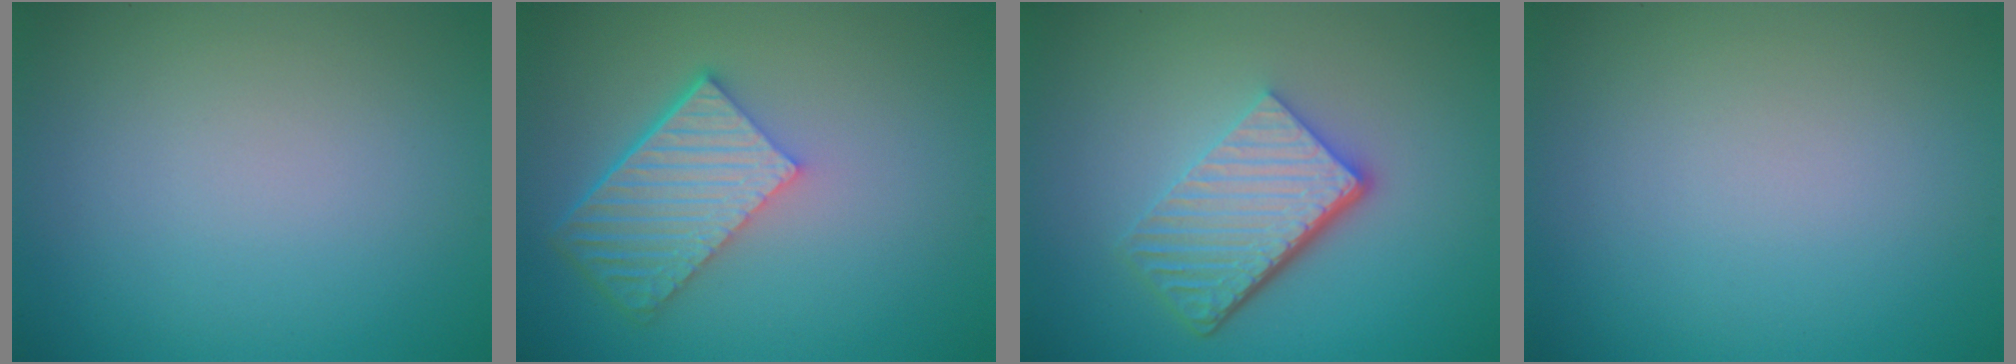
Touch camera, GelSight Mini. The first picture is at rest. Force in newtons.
{"total": 5.9, "press": 4.2, "slide": 4.2}
{"total": 6.0, "press": 4.1, "slide": 4.3}
{"total": 0.0}